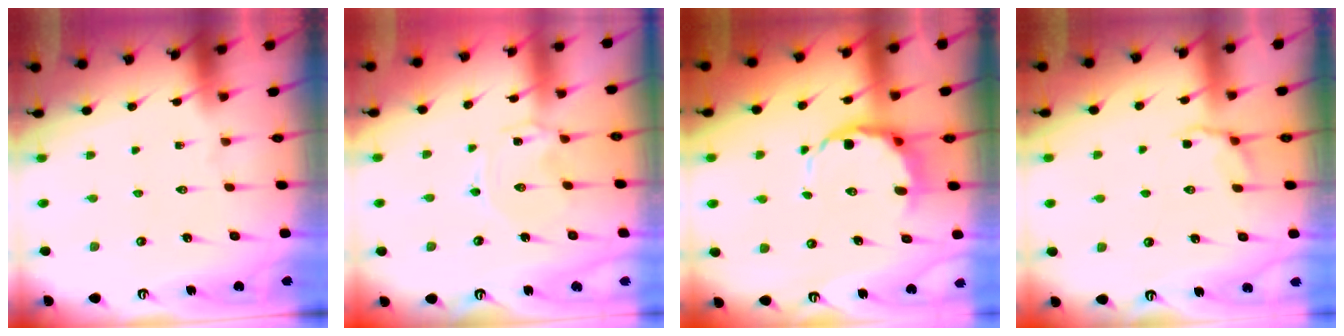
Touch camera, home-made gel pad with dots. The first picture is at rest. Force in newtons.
{"total": 0.6, "press": 0.6, "slide": 0.2}
{"total": 9.2, "press": 8.9, "slide": 2.5}
{"total": 3.5, "press": 3.0, "slide": 1.8}